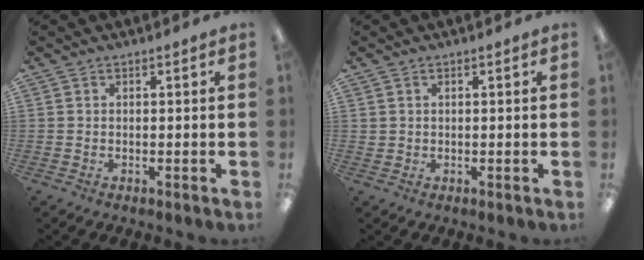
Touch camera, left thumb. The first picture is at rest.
{"total": 1.0, "force": [0.5, 0.9, 0.0], "torque": [-0.002, 0.002, 0.009]}